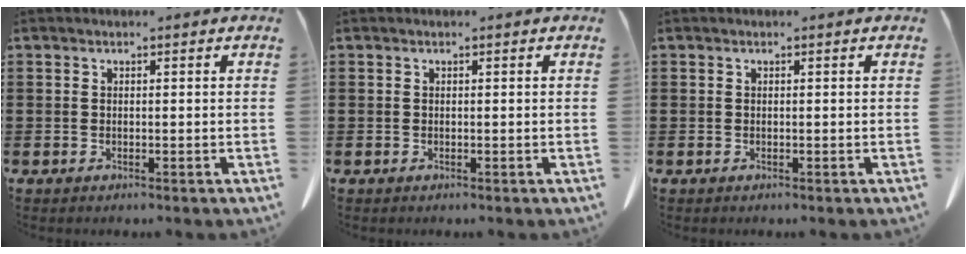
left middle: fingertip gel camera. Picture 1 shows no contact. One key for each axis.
{"total": 0.0}
{"total": 0.0}